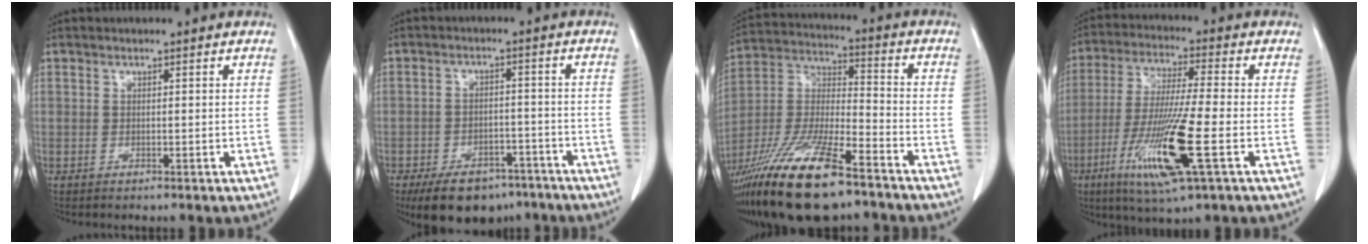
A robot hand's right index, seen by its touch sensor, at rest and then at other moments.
{"total": 11.5, "force": [-8.4, 6.1, 5.0], "torque": [-0.073, 0.005, -0.127]}
{"total": 22.7, "force": [-15.6, 5.0, 15.7], "torque": [-0.347, -0.039, -0.285]}
{"total": 14.4, "force": [-5.0, 0.4, 13.5], "torque": [-0.273, -0.027, -0.093]}